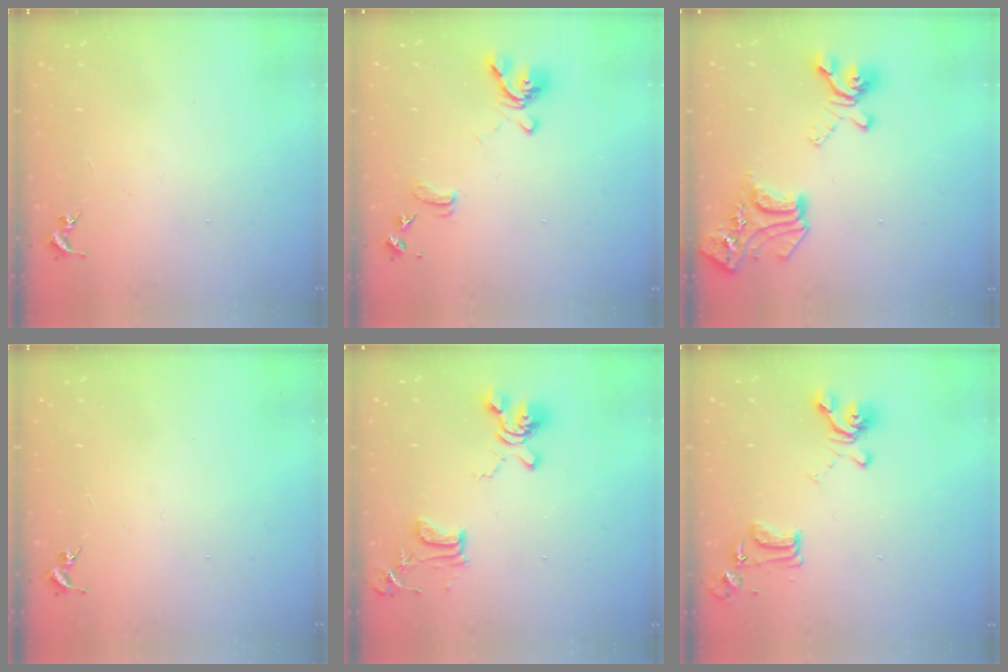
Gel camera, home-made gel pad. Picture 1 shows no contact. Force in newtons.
{"total": 12.6, "press": 12.5, "slide": 1.2}
{"total": 19.9, "press": 19.9, "slide": 1.2}
{"total": 0.0}
{"total": 15.8, "press": 15.7, "slide": 1.6}
{"total": 12.6, "press": 12.5, "slide": 1.0}